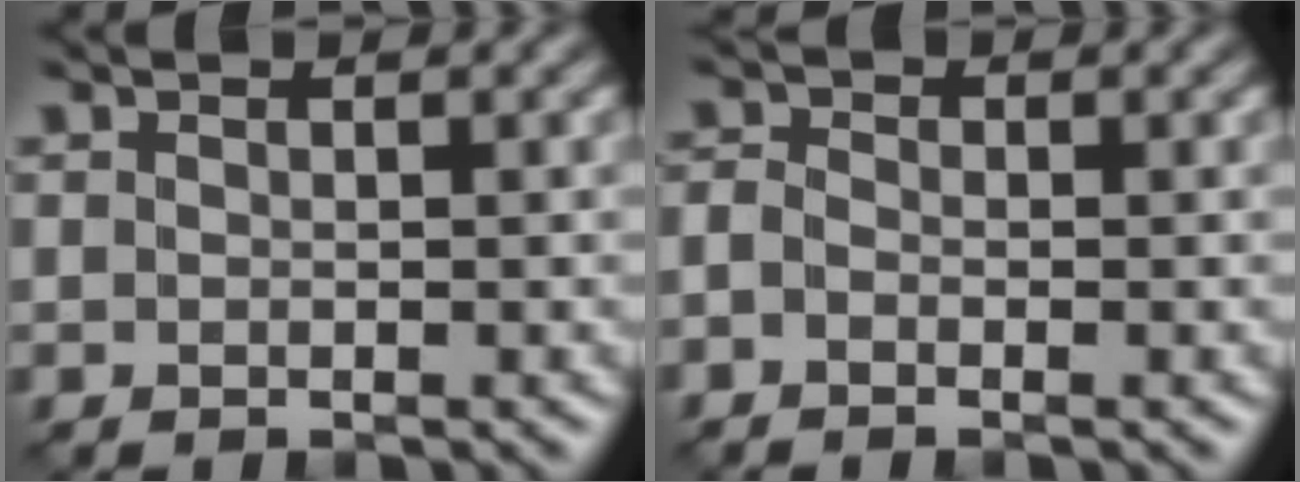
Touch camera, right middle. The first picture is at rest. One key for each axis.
{"total": 1.5, "fx": -0.9, "fy": 0.9, "fz": 0.8, "tx": -0.017, "ty": 0.003, "tz": -0.025}